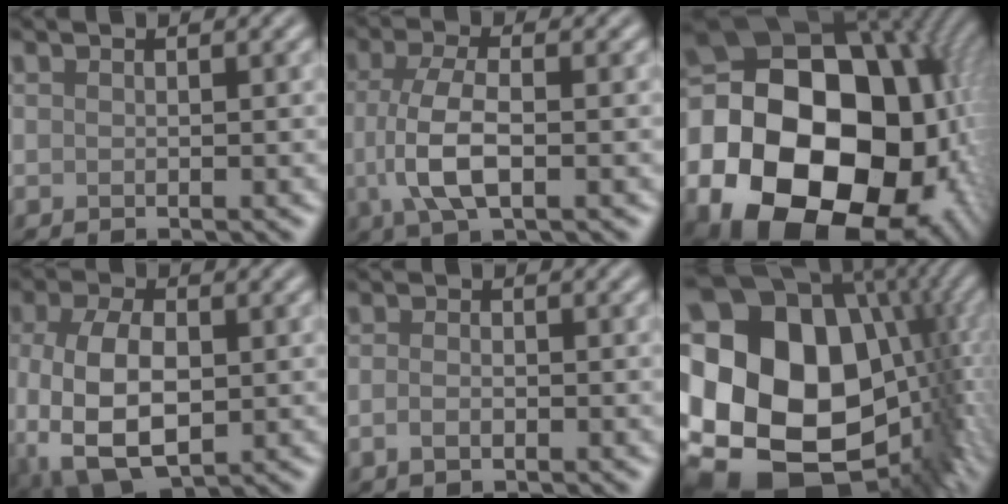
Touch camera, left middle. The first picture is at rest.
{"total": 5.3, "force": [-0.6, 2.2, 4.8], "torque": [-0.108, 0.000, -0.014]}
{"total": 27.2, "force": [-6.6, 21.9, 14.7], "torque": [-0.274, -0.046, -0.147]}
{"total": 8.6, "force": [-1.5, 5.1, 6.9], "torque": [-0.155, -0.016, -0.023]}
{"total": 1.4, "force": [-0.5, 0.8, 1.0], "torque": [-0.022, 0.000, -0.013]}
{"total": 21.4, "force": [-1.5, 16.1, 14.1], "torque": [-0.257, -0.005, 0.003]}